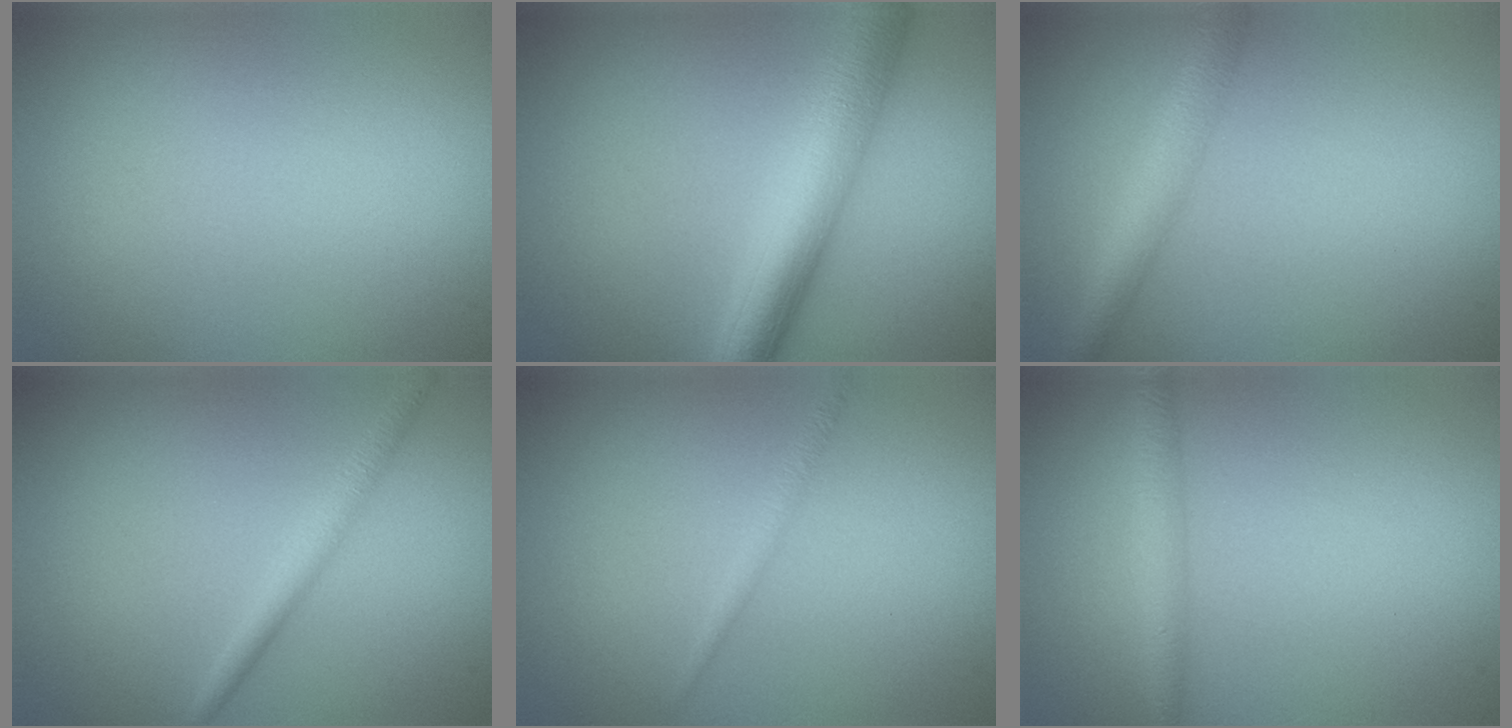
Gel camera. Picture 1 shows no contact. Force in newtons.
{"total": 6.4, "press": 6.4, "slide": 0.2}
{"total": 3.9, "press": 3.9, "slide": 0.1}
{"total": 2.0, "press": 2.0, "slide": 0.0}
{"total": 0.9, "press": 0.9, "slide": 0.0}
{"total": 1.8, "press": 1.8, "slide": 0.1}